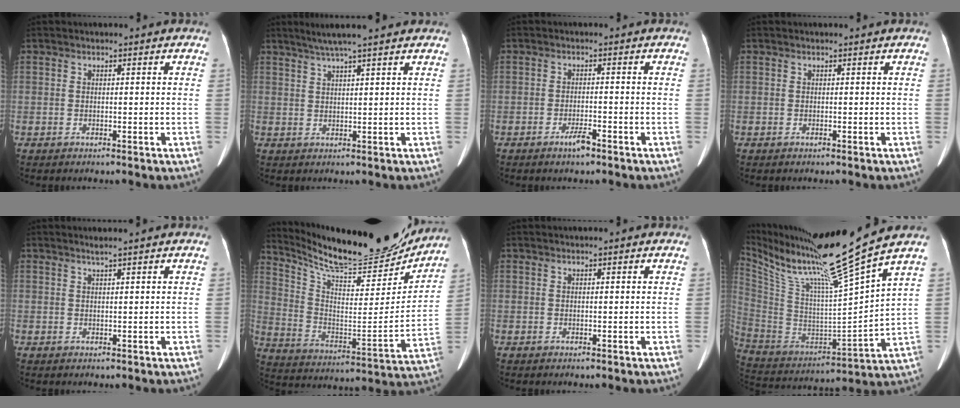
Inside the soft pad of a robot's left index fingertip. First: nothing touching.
{"total": 7.5, "force": [6.1, -0.5, 4.4], "torque": [-0.071, 0.026, 0.088]}
{"total": 2.2, "force": [-1.7, 0.3, 1.4], "torque": [-0.030, -0.002, -0.029]}
{"total": 0.0}
{"total": 0.9, "force": [0.8, -0.2, 0.4], "torque": [-0.012, 0.005, 0.019]}
{"total": 23.8, "force": [21.7, 3.6, 9.0], "torque": [-0.163, -0.046, 0.324]}
{"total": 0.6, "force": [0.5, 0.0, 0.4], "torque": [-0.008, 0.012, 0.009]}
{"total": 22.2, "force": [17.3, -2.3, 13.7], "torque": [-0.255, -0.044, 0.306]}